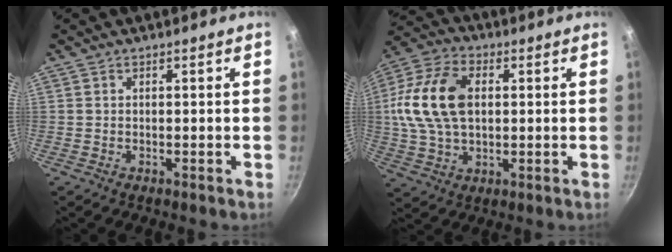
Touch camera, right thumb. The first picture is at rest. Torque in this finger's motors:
{"motor_torque": [2.12, 2.57, 0.80, -0.70, 0.39]}